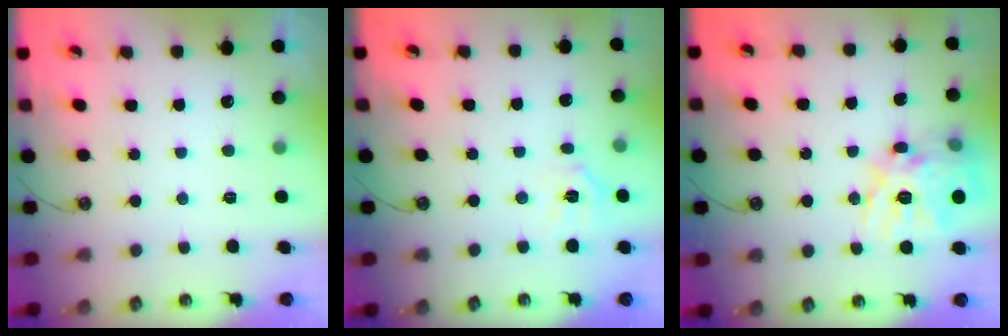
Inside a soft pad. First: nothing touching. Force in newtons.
{"total": 7.9, "press": 7.8, "slide": 0.9}
{"total": 20.0, "press": 19.8, "slide": 2.8}